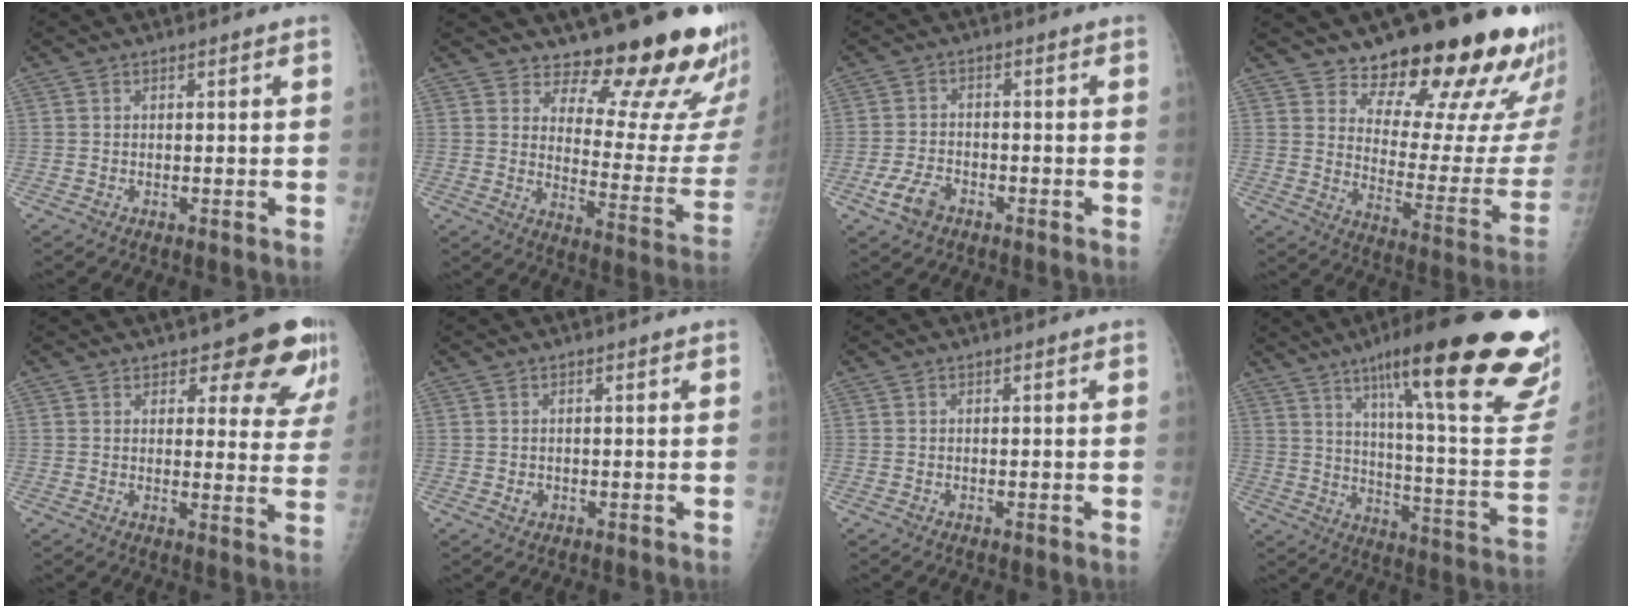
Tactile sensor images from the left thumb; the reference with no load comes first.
{"total": 18.6, "force": [15.8, 5.2, 8.5], "torque": [-0.064, -0.152, 0.196]}
{"total": 5.0, "force": [-2.9, 3.2, 2.6], "torque": [-0.052, 0.012, -0.052]}
{"total": 23.8, "force": [18.4, 7.4, 13.1], "torque": [-0.144, -0.141, 0.244]}
{"total": 11.4, "force": [8.4, 4.4, 6.3], "torque": [-0.028, -0.050, 0.091]}
{"total": 1.0, "force": [-0.2, 0.9, 0.2], "torque": [0.000, 0.000, 0.000]}
{"total": 0.0}
{"total": 32.3, "force": [20.0, 4.8, 24.9], "torque": [-0.276, -0.071, 0.284]}